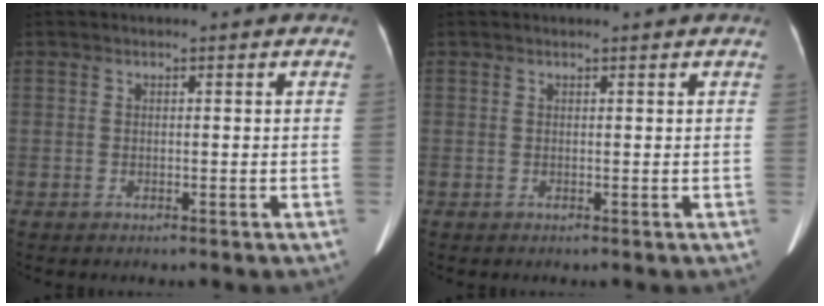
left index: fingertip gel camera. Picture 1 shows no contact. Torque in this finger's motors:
{"motor_torque": [-0.13, -0.01, 0.07, 0.03]}